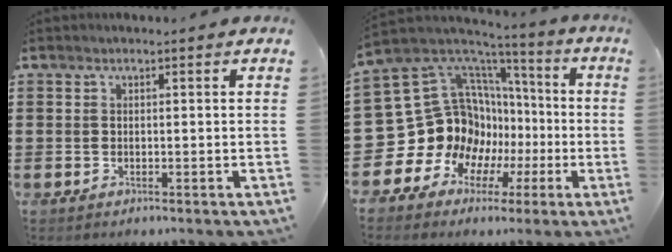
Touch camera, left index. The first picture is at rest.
{"total": 16.4, "force": [-1.5, 15.0, 6.4], "torque": [-0.183, -0.042, 0.012]}